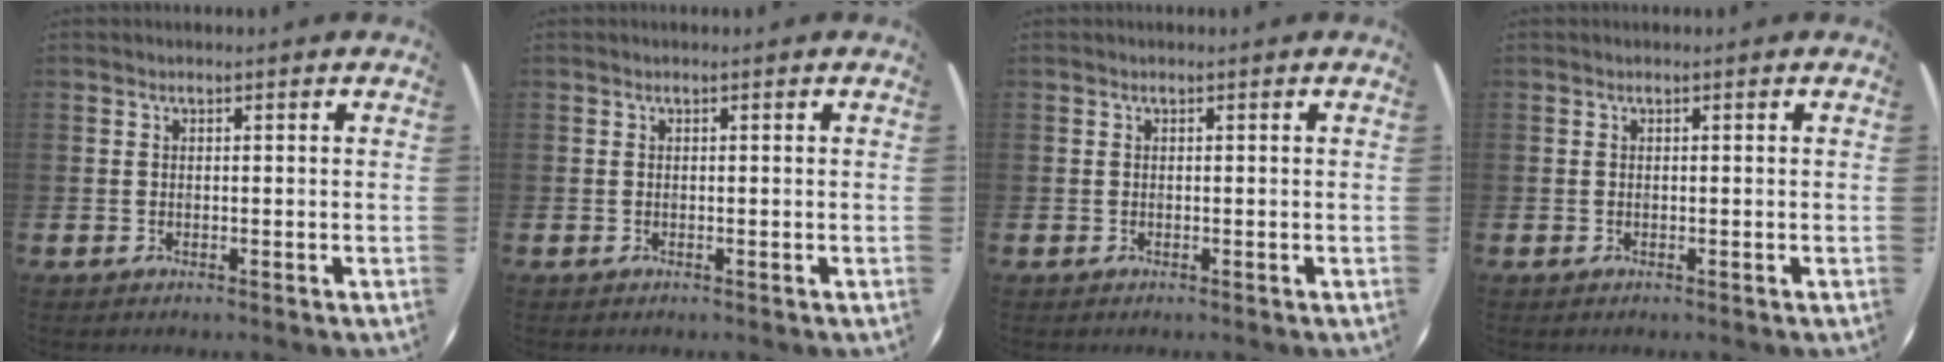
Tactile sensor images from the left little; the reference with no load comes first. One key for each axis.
{"total": 0.0}
{"total": 0.0}
{"total": 0.0}